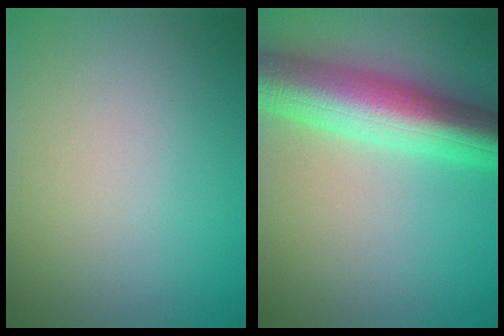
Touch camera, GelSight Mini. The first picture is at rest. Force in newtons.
{"total": 10.4, "press": 10.4, "slide": 0.1}